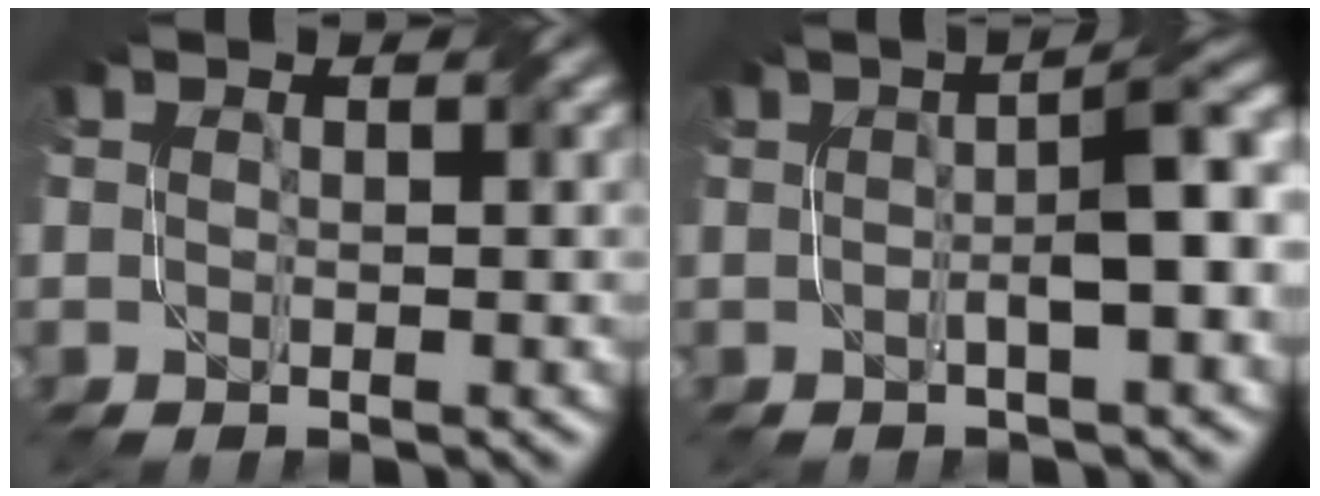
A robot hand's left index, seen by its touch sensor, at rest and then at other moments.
{"total": 5.8, "force": [0.1, 1.0, 5.7], "torque": [-0.075, 0.015, -0.002]}